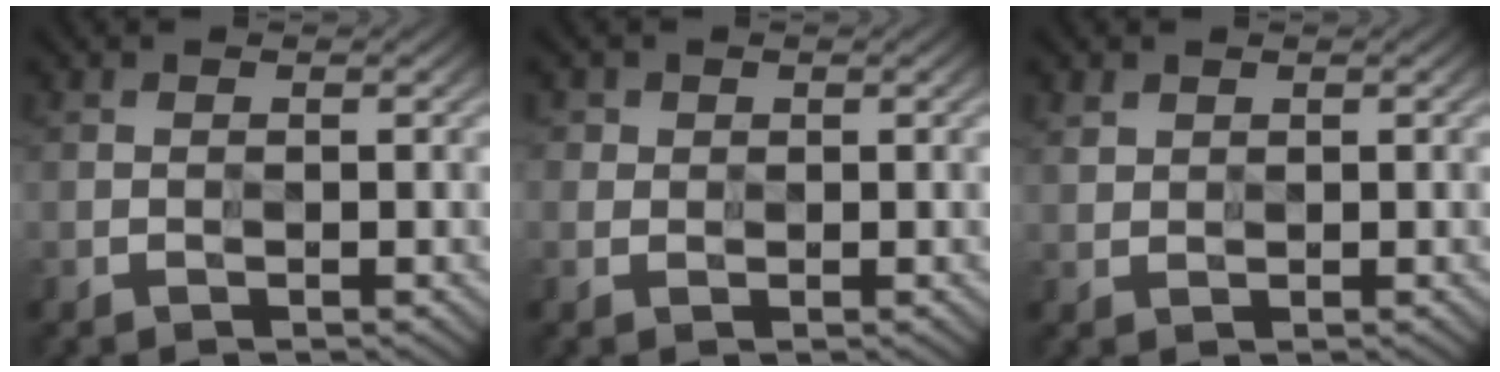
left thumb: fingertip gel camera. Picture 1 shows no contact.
{"total": 2.1, "force": [1.2, 1.8, 0.0], "torque": [-0.004, -0.001, 0.019]}
{"total": 1.9, "force": [1.6, 1.1, 0.0], "torque": [-0.008, 0.000, 0.036]}